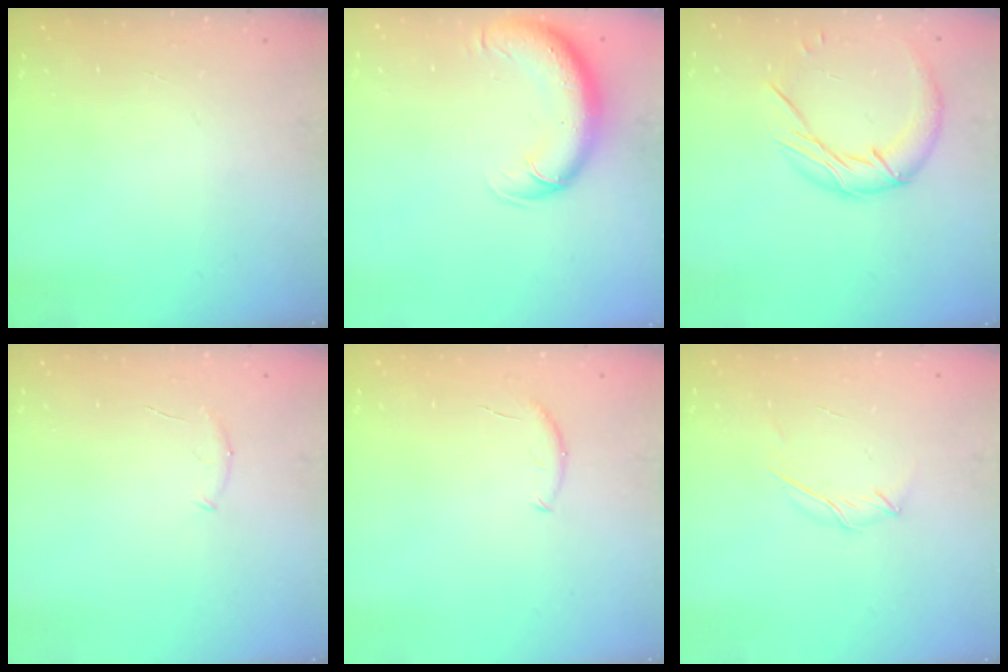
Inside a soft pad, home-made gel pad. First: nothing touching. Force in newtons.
{"total": 11.0, "press": 10.6, "slide": 2.8}
{"total": 11.5, "press": 11.5, "slide": 0.8}
{"total": 5.5, "press": 5.4, "slide": 1.3}
{"total": 5.3, "press": 5.2, "slide": 0.6}
{"total": 4.0, "press": 3.9, "slide": 0.9}